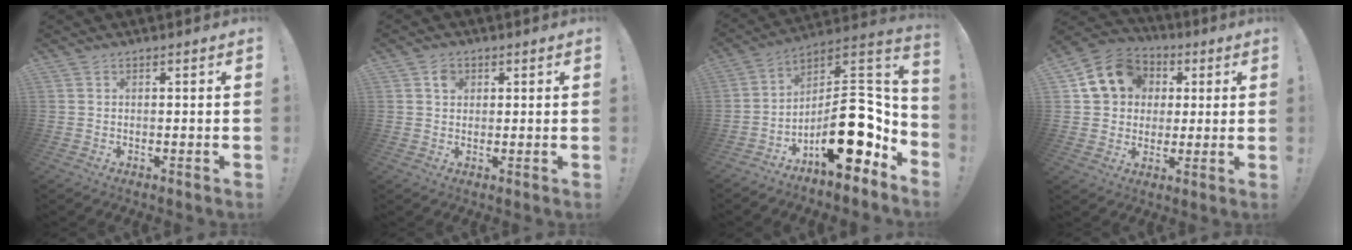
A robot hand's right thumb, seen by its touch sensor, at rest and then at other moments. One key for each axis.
{"total": 2.9, "fx": 1.1, "fy": 2.5, "fz": 1.2, "tx": -0.001, "ty": -0.005, "tz": 0.014}
{"total": 20.7, "fx": -5.7, "fy": 10.0, "fz": 17.2, "tx": -0.236, "ty": 0.030, "tz": -0.078}
{"total": 13.3, "fx": 4.0, "fy": 11.4, "fz": 5.5, "tx": -0.085, "ty": -0.002, "tz": 0.083}